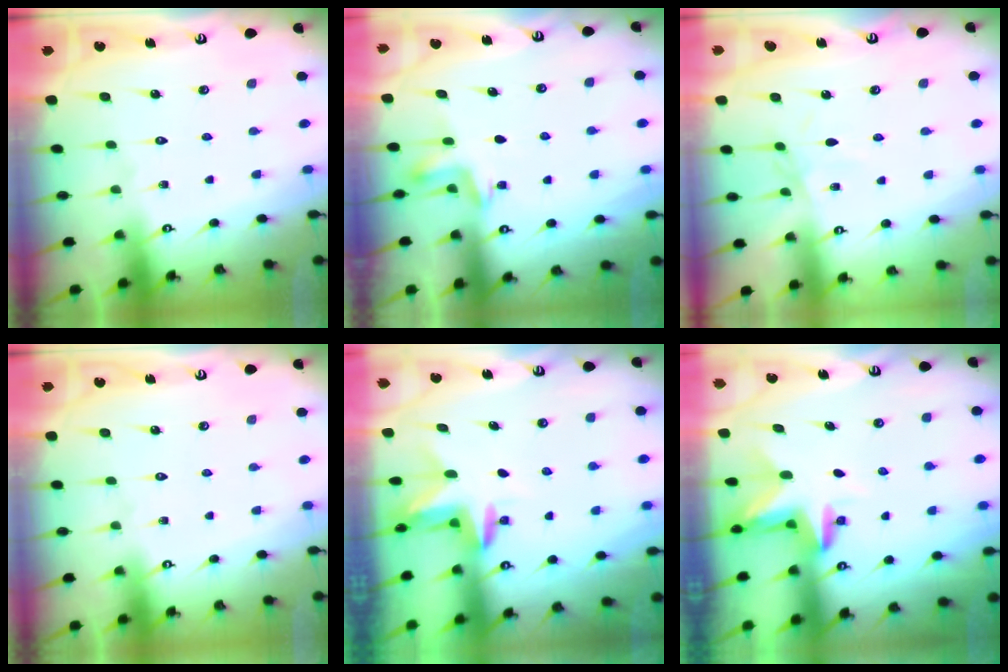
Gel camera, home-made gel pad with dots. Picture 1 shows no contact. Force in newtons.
{"total": 3.5, "press": 3.5, "slide": 0.3}
{"total": 2.4, "press": 2.3, "slide": 0.4}
{"total": 0.0}
{"total": 3.2, "press": 3.2, "slide": 0.3}
{"total": 3.8, "press": 3.7, "slide": 0.3}